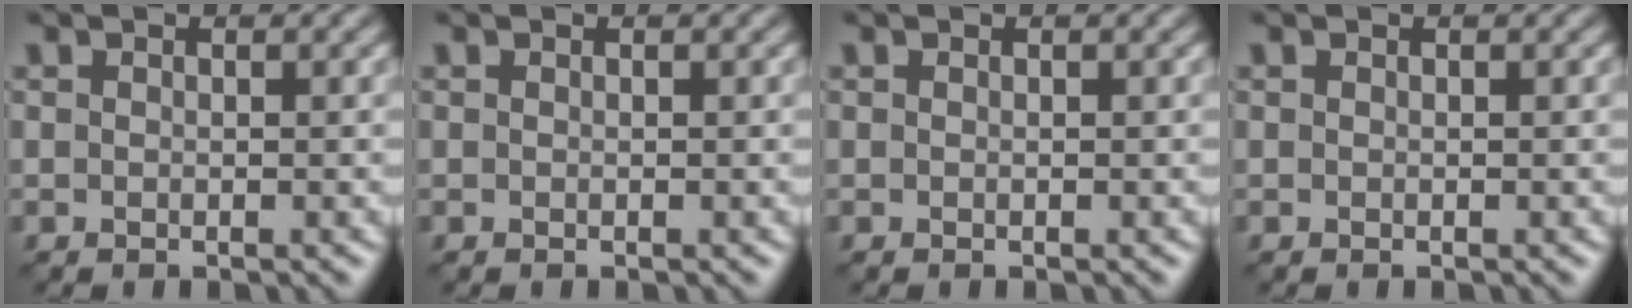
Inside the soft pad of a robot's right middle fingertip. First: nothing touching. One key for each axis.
{"total": 0.0}
{"total": 0.0}
{"total": 0.0}